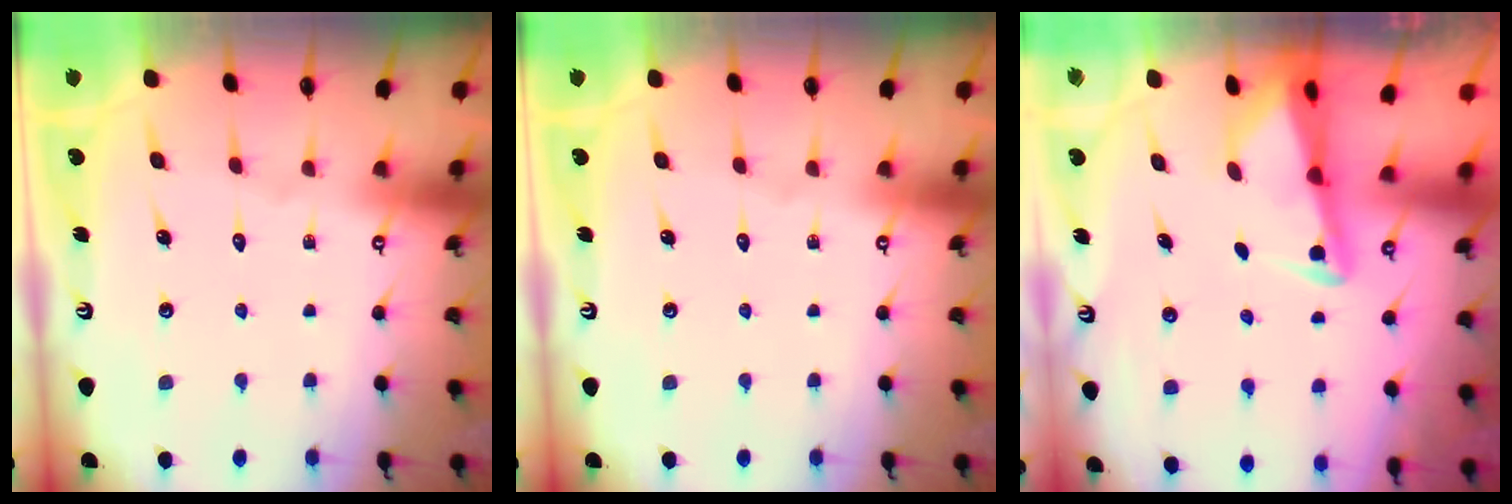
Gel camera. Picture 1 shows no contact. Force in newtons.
{"total": 0.0}
{"total": 2.2, "press": 2.2, "slide": 0.3}